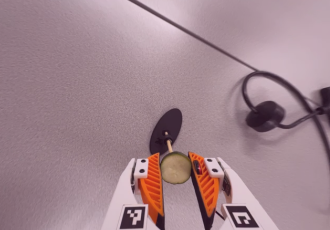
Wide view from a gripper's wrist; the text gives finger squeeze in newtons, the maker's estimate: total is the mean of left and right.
{"total": 10.3, "left": 10.7, "right": 9.9}